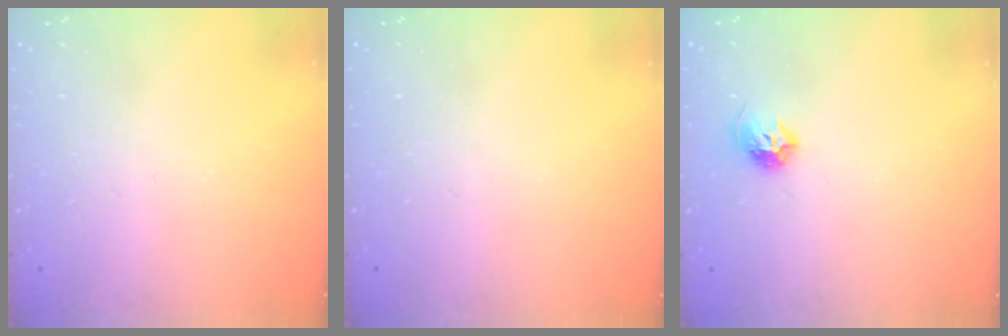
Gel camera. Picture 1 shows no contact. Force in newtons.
{"total": 0.0}
{"total": 7.0, "press": 6.9, "slide": 0.8}